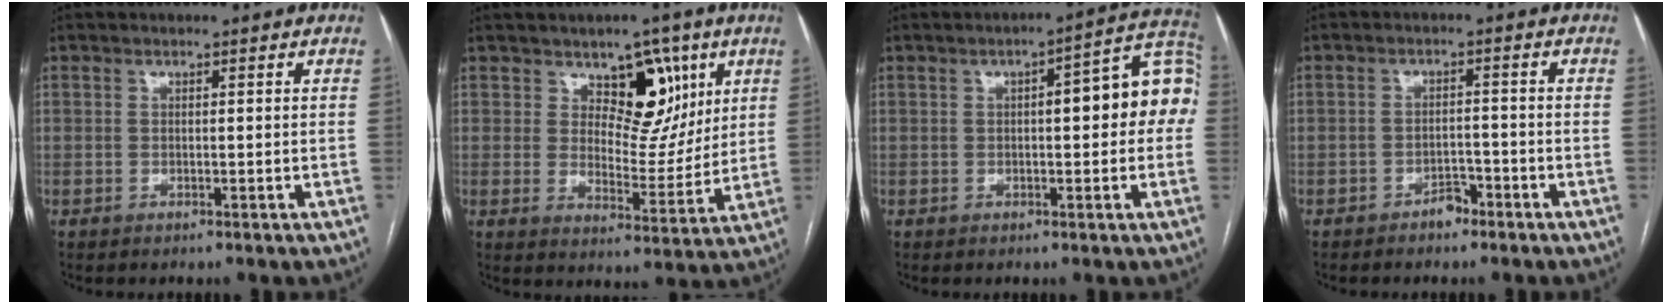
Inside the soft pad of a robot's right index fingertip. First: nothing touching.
{"total": 9.1, "force": [4.6, 5.3, 5.9], "torque": [-0.072, 0.002, 0.076]}
{"total": 11.0, "force": [0.9, 2.8, 10.6], "torque": [-0.132, 0.043, 0.007]}
{"total": 2.6, "force": [-2.0, 1.3, 1.1], "torque": [-0.016, 0.006, -0.030]}